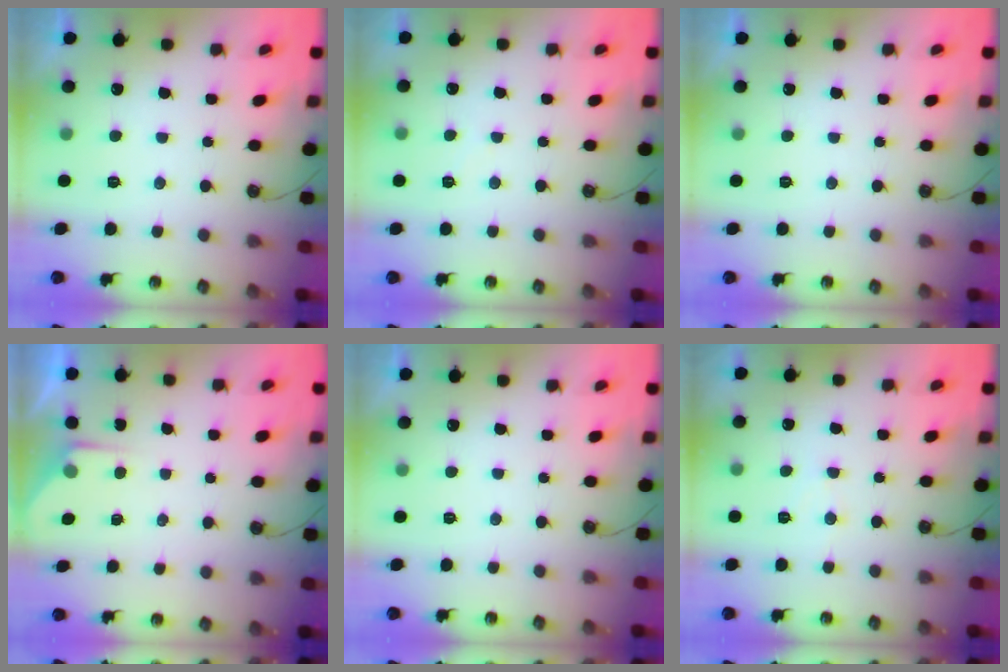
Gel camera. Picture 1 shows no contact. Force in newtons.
{"total": 3.2, "press": 3.2, "slide": 0.5}
{"total": 0.0}
{"total": 3.5, "press": 3.4, "slide": 0.5}
{"total": 0.0}
{"total": 4.9, "press": 4.9, "slide": 0.3}